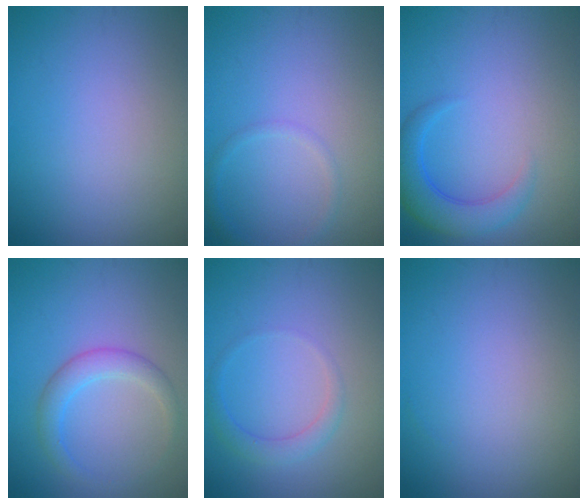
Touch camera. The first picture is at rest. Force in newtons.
{"total": 1.1, "press": 1.1, "slide": 0.1}
{"total": 3.8, "press": 3.8, "slide": 0.3}
{"total": 2.7, "press": 2.7, "slide": 0.1}
{"total": 1.8, "press": 1.8, "slide": 0.1}
{"total": 0.0}